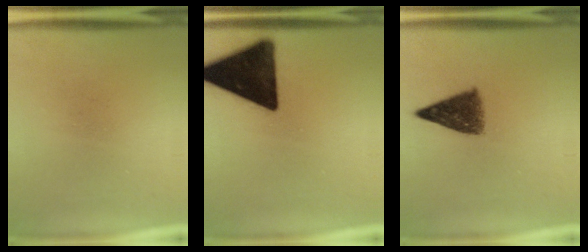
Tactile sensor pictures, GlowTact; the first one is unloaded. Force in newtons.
{"total": 18.4}
{"total": 7.3}